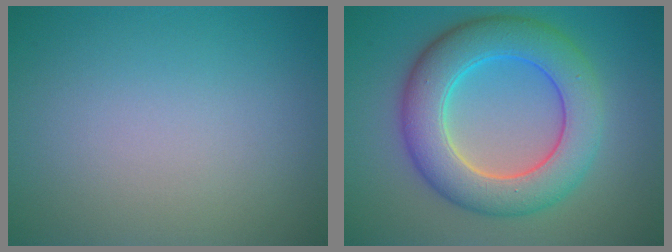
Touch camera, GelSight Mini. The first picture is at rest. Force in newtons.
{"total": 8.3, "press": 8.3, "slide": 0.5}